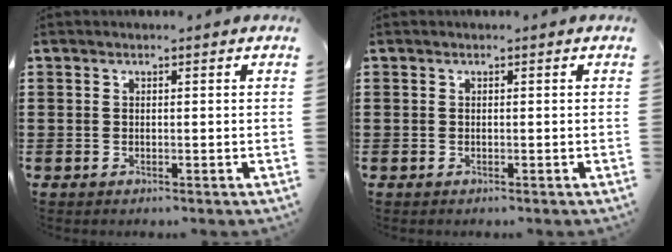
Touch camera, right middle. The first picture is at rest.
{"total": 0.0}